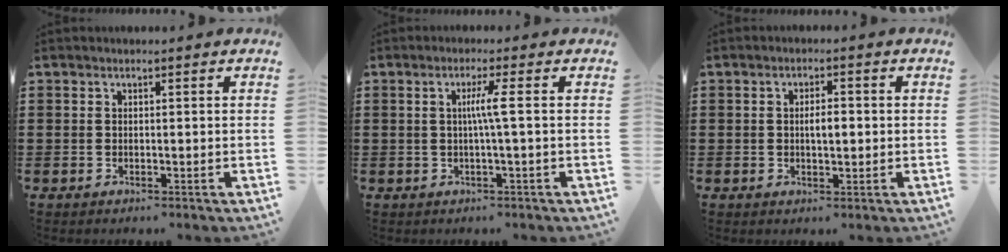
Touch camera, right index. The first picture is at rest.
{"total": 3.3, "force": [0.0, -0.5, 3.3], "torque": [-0.063, -0.005, -0.005]}
{"total": 2.7, "force": [0.0, 0.9, 2.6], "torque": [-0.048, 0.002, -0.002]}